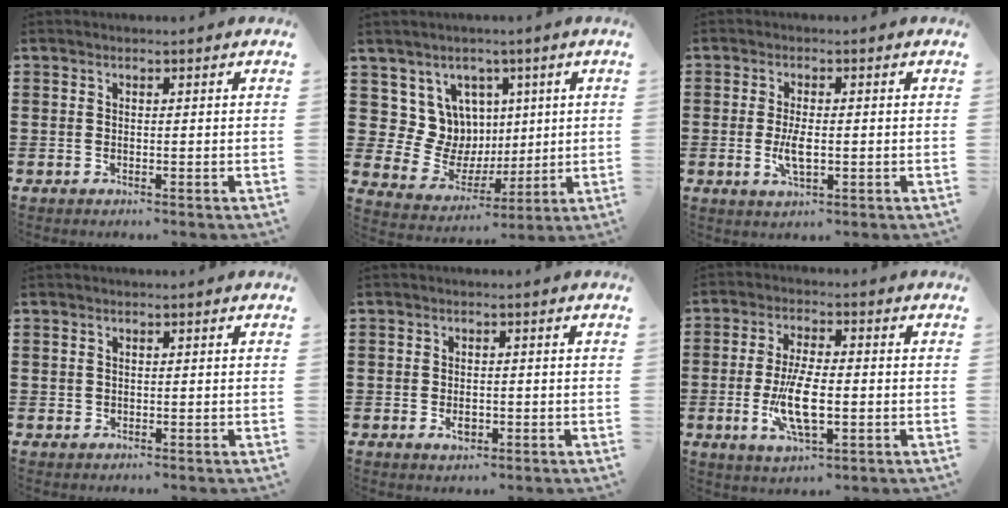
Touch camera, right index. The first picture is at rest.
{"total": 8.6, "force": [2.6, 8.1, 1.5], "torque": [-0.063, -0.027, 0.058]}
{"total": 4.2, "force": [-0.5, 1.6, 3.8], "torque": [-0.081, -0.004, -0.013]}
{"total": 0.5, "force": [0.2, 0.5, 0.1], "torque": [-0.002, 0.003, 0.005]}
{"total": 2.0, "force": [-0.5, 1.1, 1.6], "torque": [-0.030, 0.001, -0.010]}
{"total": 9.2, "force": [-1.7, 3.3, 8.4], "torque": [-0.180, -0.015, -0.033]}